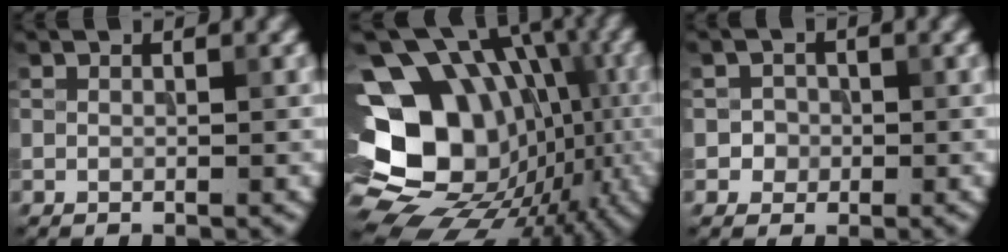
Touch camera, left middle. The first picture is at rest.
{"total": 16.9, "force": [-1.6, 13.0, 10.6], "torque": [-0.152, 0.028, -0.019]}
{"total": 1.6, "force": [-0.3, 1.5, 0.3], "torque": [0.012, -0.001, -0.007]}